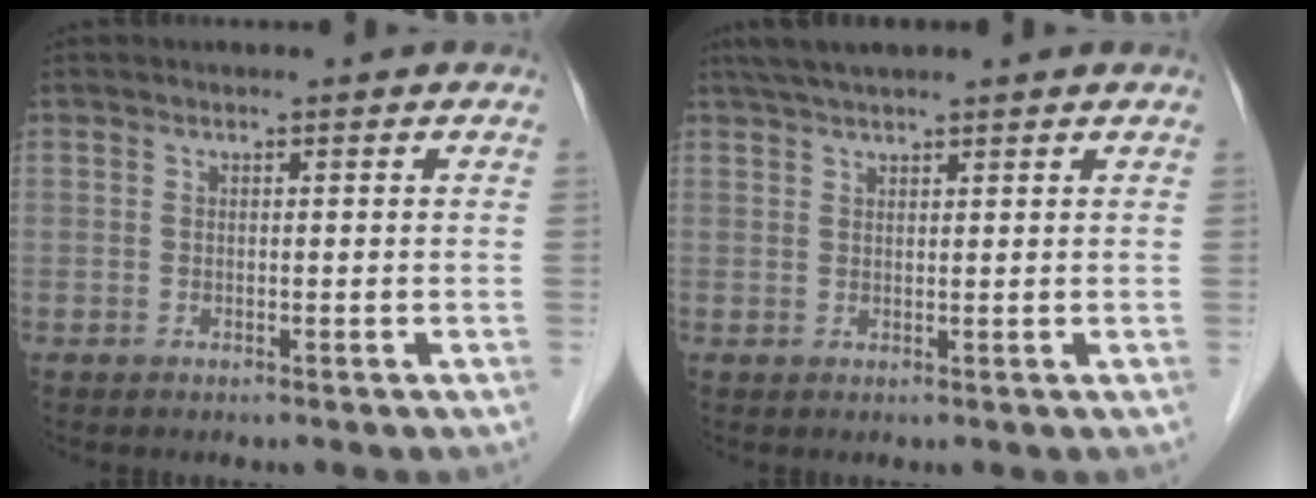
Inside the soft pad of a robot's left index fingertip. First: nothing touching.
{"total": 4.6, "force": [3.9, 0.1, 2.4], "torque": [-0.038, 0.033, 0.069]}